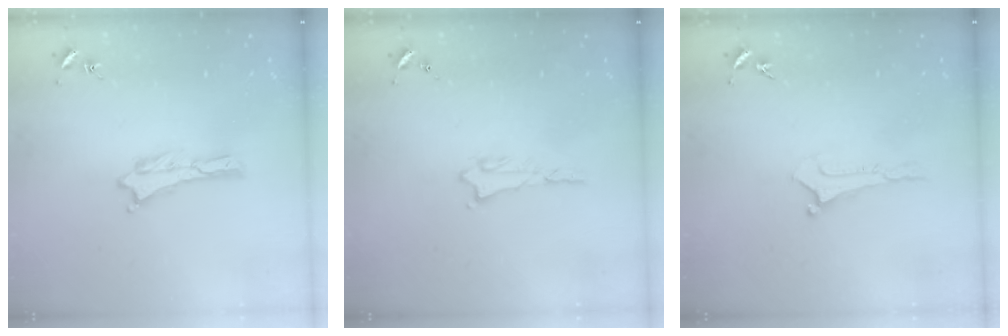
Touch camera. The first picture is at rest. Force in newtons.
{"total": 0.9, "press": 0.9, "slide": 0.2}
{"total": 0.0}